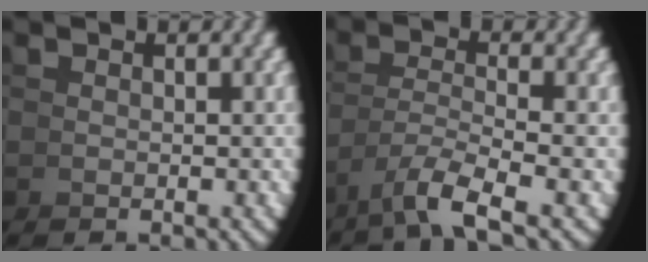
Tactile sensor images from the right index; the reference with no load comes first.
{"total": 3.8, "force": [-1.5, 1.0, 3.3], "torque": [-0.065, -0.017, -0.015]}